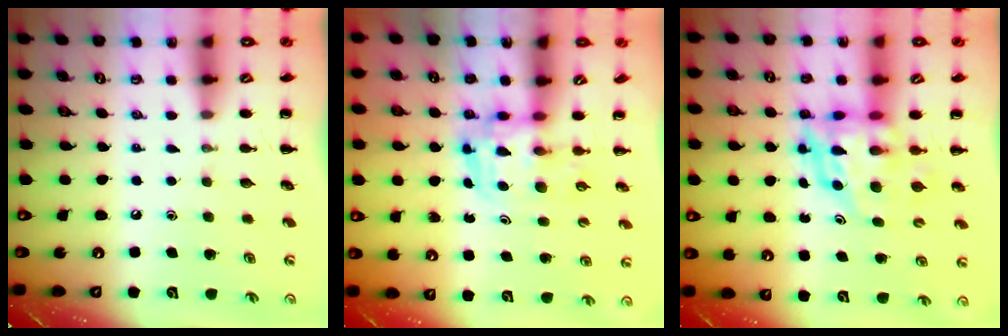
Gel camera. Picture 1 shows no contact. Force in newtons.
{"total": 3.4, "press": 3.3, "slide": 0.6}
{"total": 5.5, "press": 5.2, "slide": 1.7}